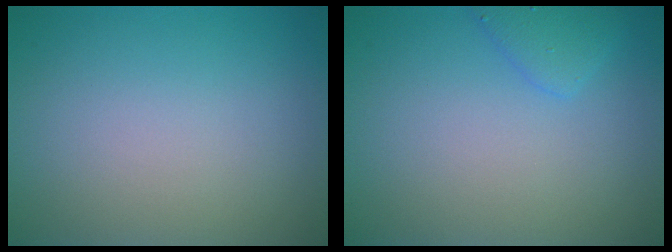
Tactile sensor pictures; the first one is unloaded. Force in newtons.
{"total": 1.7, "press": 1.7, "slide": 0.1}